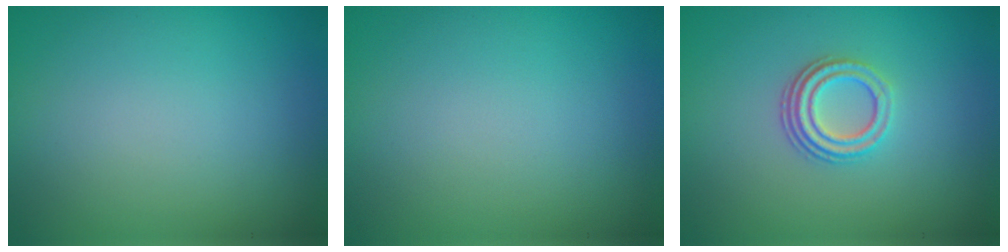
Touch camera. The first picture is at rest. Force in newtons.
{"total": 0.0}
{"total": 3.1, "press": 2.2, "slide": 2.2}